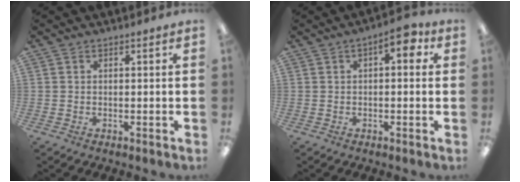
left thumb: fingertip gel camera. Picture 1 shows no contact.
{"total": 5.8, "force": [1.9, 2.4, 4.9], "torque": [-0.066, -0.002, 0.025]}